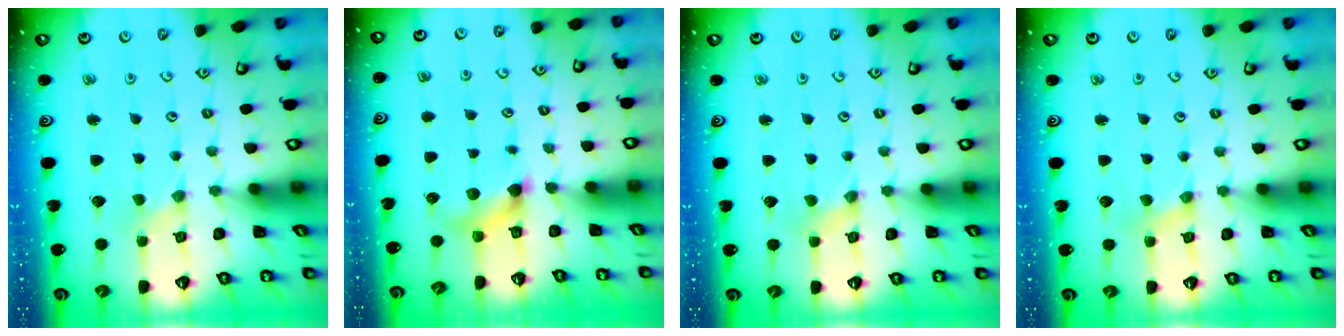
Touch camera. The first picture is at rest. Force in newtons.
{"total": 6.1, "press": 6.0, "slide": 0.4}
{"total": 0.6, "press": 0.6, "slide": 0.1}
{"total": 1.7, "press": 1.6, "slide": 0.4}